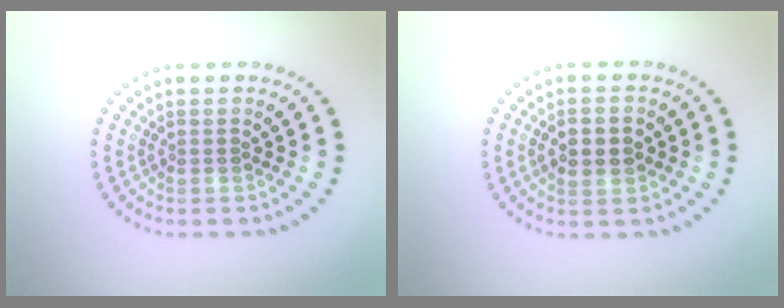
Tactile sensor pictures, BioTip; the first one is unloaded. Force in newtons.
{"total": 3.5, "press": 3.5, "slide": 0.2}